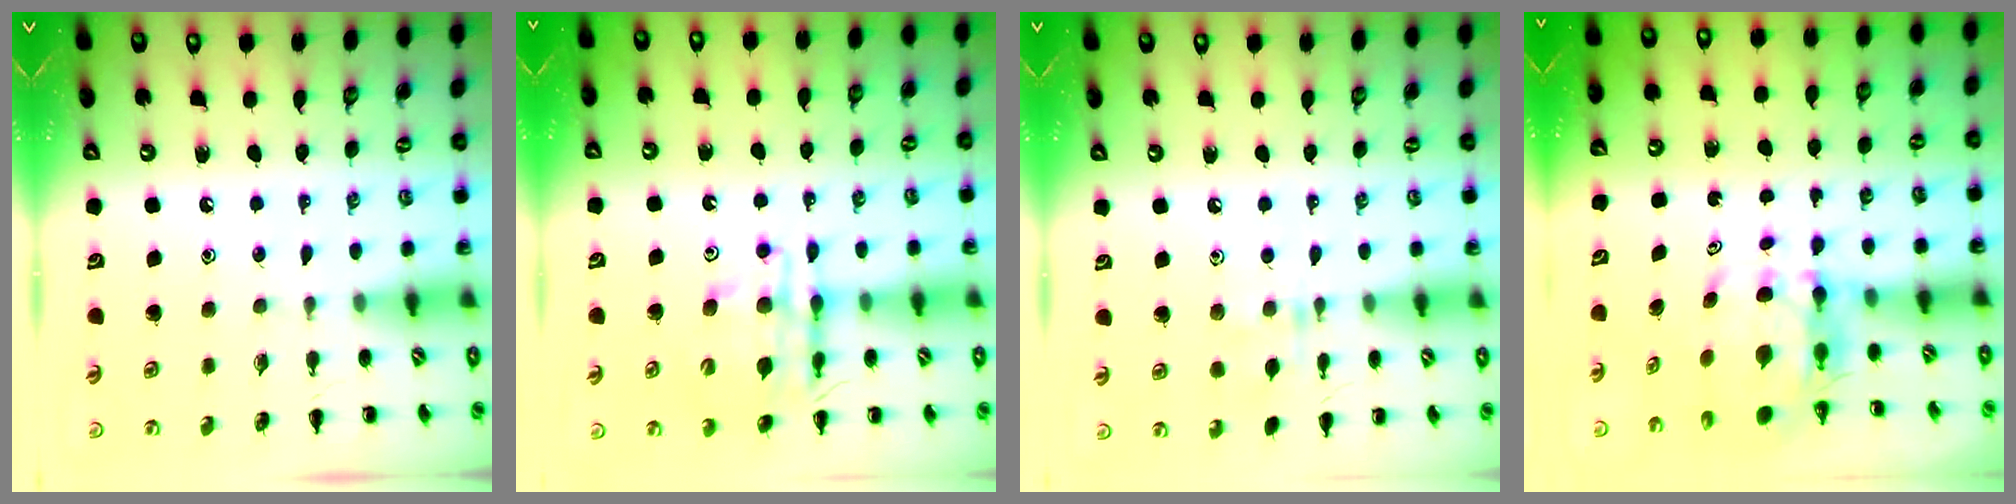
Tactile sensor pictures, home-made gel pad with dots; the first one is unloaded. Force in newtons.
{"total": 12.9, "press": 12.3, "slide": 3.8}
{"total": 6.9, "press": 6.7, "slide": 1.9}
{"total": 7.3, "press": 7.1, "slide": 1.5}